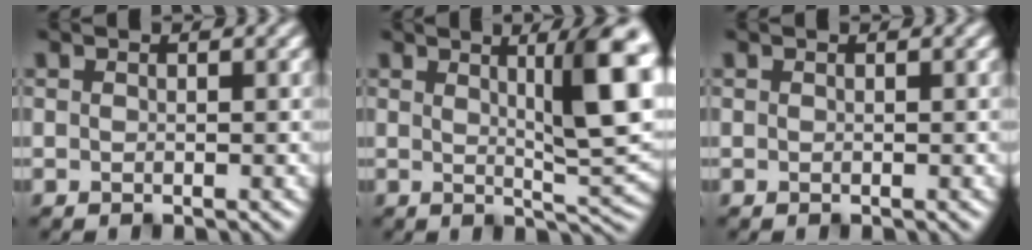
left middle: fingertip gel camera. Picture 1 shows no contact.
{"total": 10.0, "force": [3.4, 2.4, 9.1], "torque": [-0.096, 0.011, 0.047]}
{"total": 0.0}